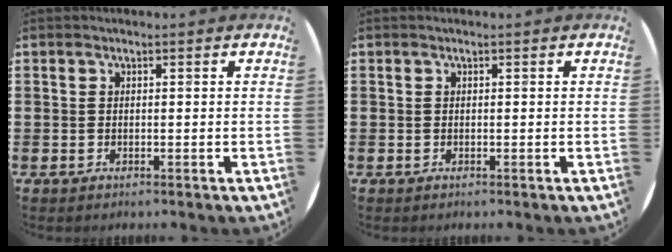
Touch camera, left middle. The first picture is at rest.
{"total": 0.0}